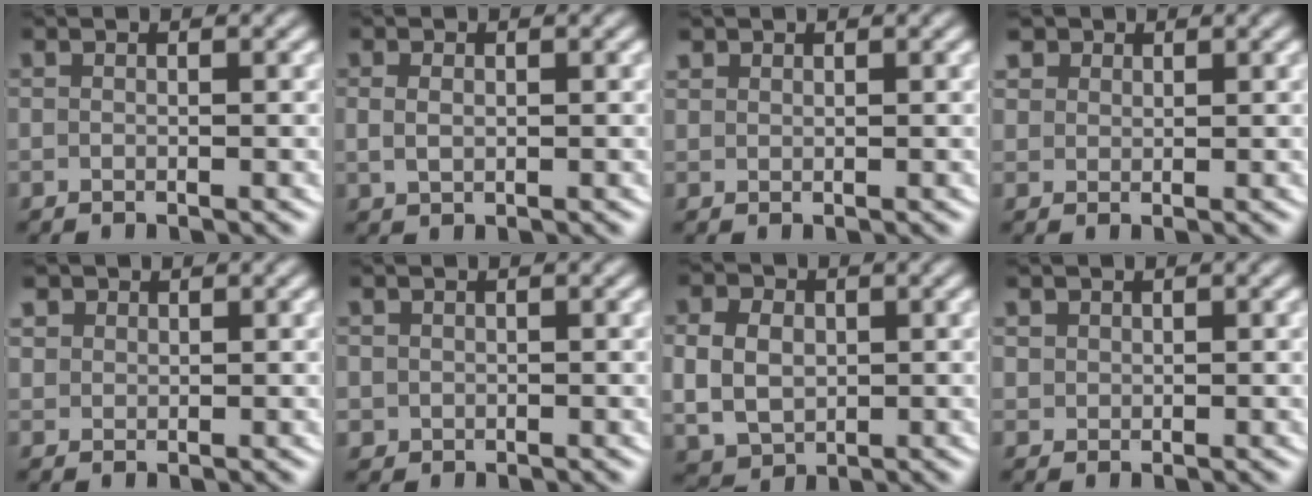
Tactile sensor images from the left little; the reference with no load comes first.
{"total": 1.1, "force": [0.2, 0.7, 0.8], "torque": [-0.020, -0.006, 0.012]}
{"total": 1.0, "force": [0.8, 0.5, 0.3], "torque": [-0.013, -0.004, 0.024]}
{"total": 2.7, "force": [1.7, 1.8, 0.9], "torque": [-0.029, -0.007, 0.037]}
{"total": 1.9, "force": [1.2, 1.3, 0.6], "torque": [-0.024, -0.006, 0.029]}
{"total": 2.1, "force": [-0.2, 2.1, 0.4], "torque": [-0.025, -0.018, 0.005]}
{"total": 6.4, "force": [0.0, 5.5, 3.3], "torque": [-0.071, -0.020, 0.009]}
{"total": 1.5, "force": [0.8, 1.2, 0.4], "torque": [-0.021, -0.011, 0.025]}